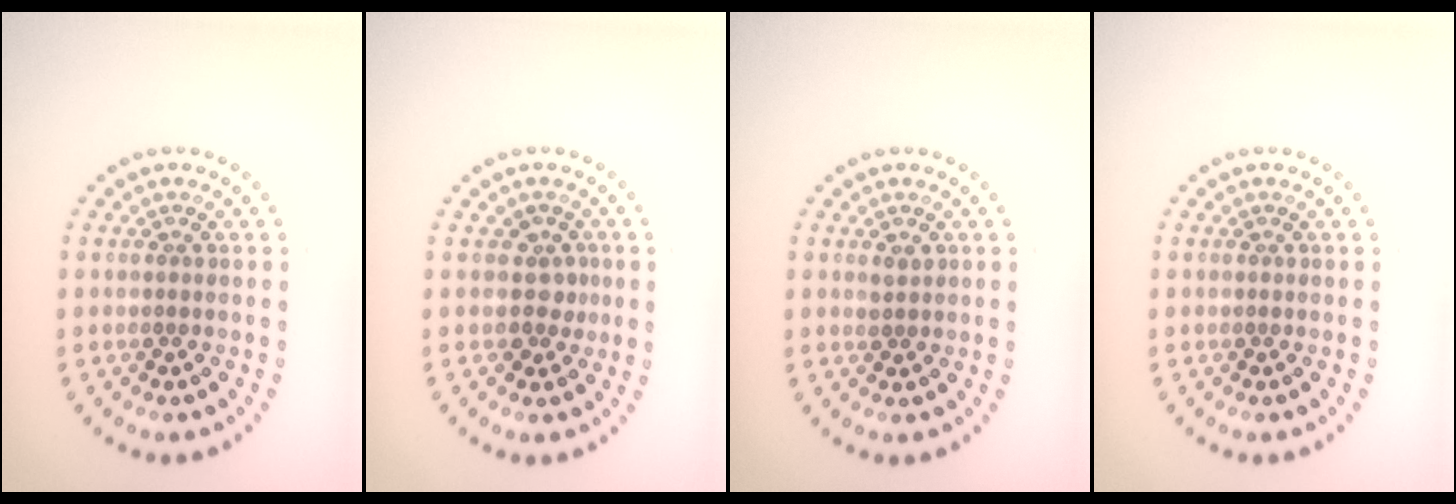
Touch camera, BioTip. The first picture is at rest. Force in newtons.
{"total": 1.7, "press": 1.3, "slide": 1.0}
{"total": 0.9, "press": 0.9, "slide": 0.3}
{"total": 0.0}